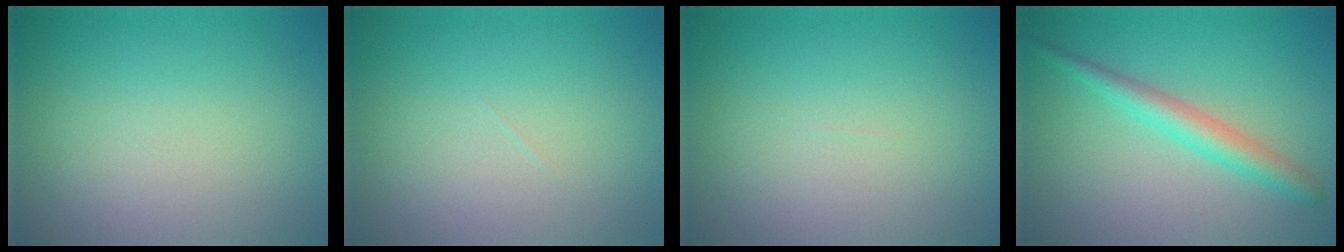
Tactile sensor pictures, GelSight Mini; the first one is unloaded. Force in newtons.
{"total": 0.0}
{"total": 0.0}
{"total": 2.9, "press": 2.9, "slide": 0.0}